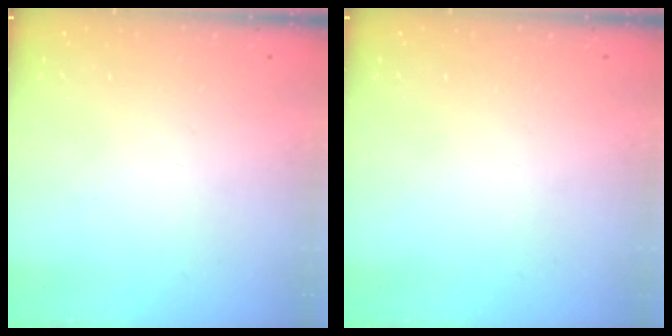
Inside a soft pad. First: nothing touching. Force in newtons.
{"total": 0.0}